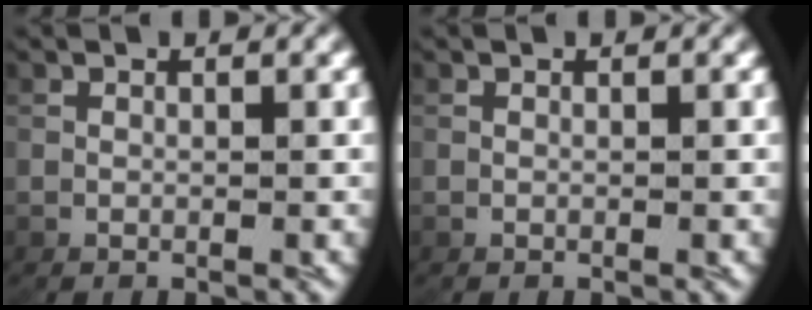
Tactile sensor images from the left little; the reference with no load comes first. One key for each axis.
{"total": 0.0}